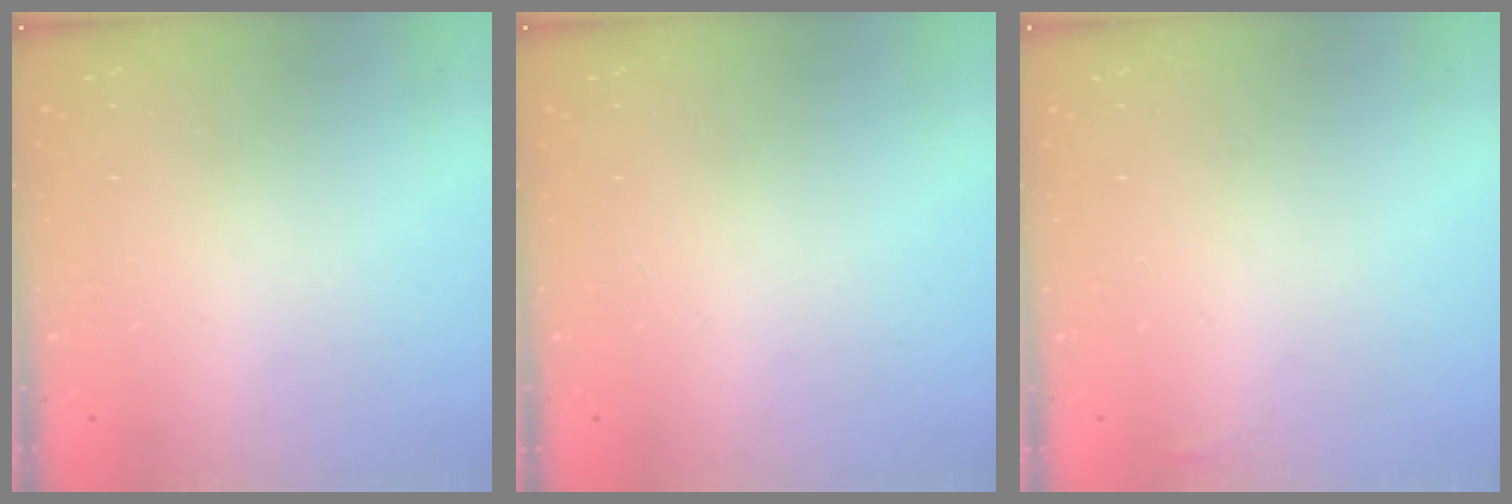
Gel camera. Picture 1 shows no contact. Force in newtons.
{"total": 0.0}
{"total": 9.7, "press": 4.2, "slide": 8.8}